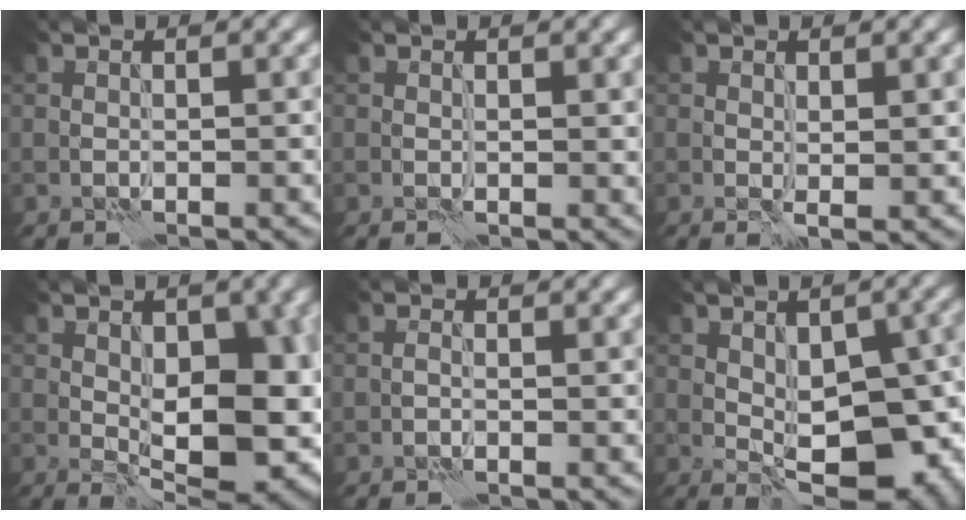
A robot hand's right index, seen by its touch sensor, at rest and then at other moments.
{"total": 0.7, "force": [0.3, 0.3, 0.6], "torque": [-0.007, -0.003, 0.006]}
{"total": 1.3, "force": [0.3, 0.3, 1.2], "torque": [-0.020, -0.004, 0.009]}
{"total": 8.4, "force": [-0.5, 3.8, 7.5], "torque": [-0.116, -0.004, -0.001]}
{"total": 0.6, "force": [-0.5, 0.1, 0.3], "torque": [-0.005, 0.001, -0.013]}
{"total": 10.8, "force": [-1.5, 5.4, 9.3], "torque": [-0.130, -0.007, -0.019]}